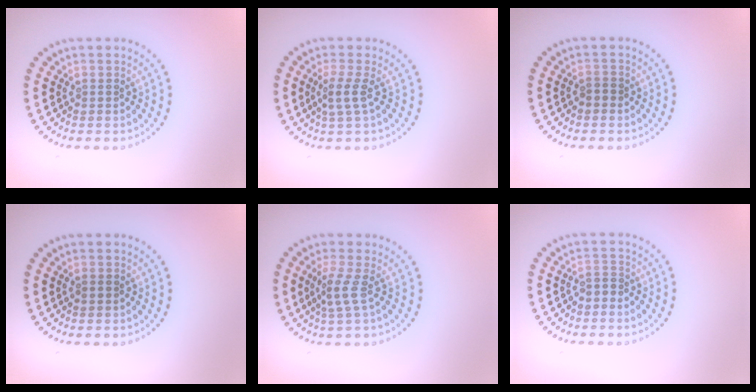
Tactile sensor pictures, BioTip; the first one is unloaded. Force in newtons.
{"total": 2.1, "press": 1.5, "slide": 1.4}
{"total": 0.8, "press": 0.8, "slide": 0.1}
{"total": 0.9, "press": 0.9, "slide": 0.1}
{"total": 2.1, "press": 1.6, "slide": 1.5}
{"total": 1.1, "press": 1.0, "slide": 0.5}